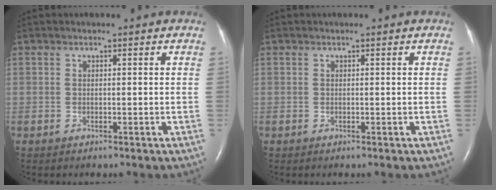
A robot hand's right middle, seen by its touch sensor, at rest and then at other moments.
{"total": 0.0}